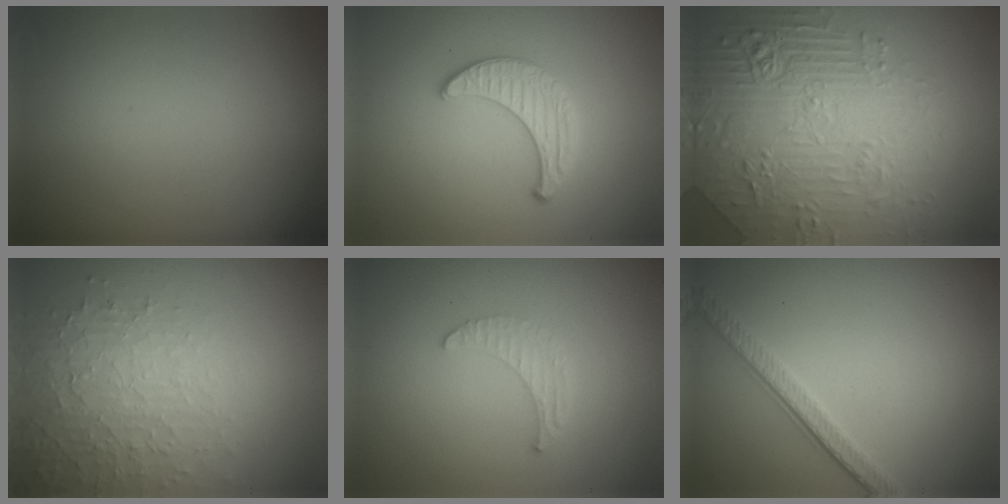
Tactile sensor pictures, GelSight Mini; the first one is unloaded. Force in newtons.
{"total": 2.0, "press": 2.0, "slide": 0.1}
{"total": 6.9, "press": 5.6, "slide": 4.0}
{"total": 4.9, "press": 3.2, "slide": 3.6}
{"total": 1.6, "press": 1.5, "slide": 0.4}
{"total": 3.5, "press": 2.4, "slide": 2.5}